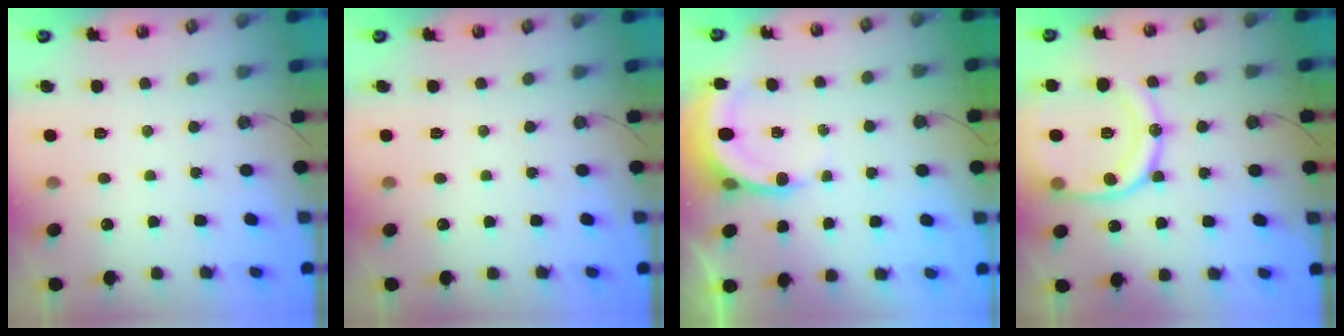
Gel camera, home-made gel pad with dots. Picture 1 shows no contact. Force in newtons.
{"total": 0.0}
{"total": 6.1, "press": 6.1, "slide": 0.8}
{"total": 17.4, "press": 17.3, "slide": 1.6}